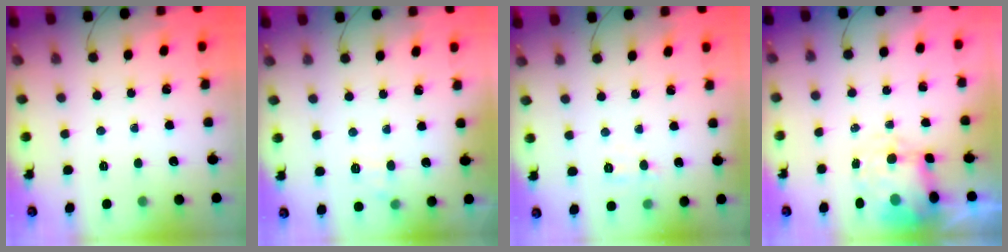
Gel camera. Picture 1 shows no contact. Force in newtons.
{"total": 6.8, "press": 6.5, "slide": 1.9}
{"total": 3.8, "press": 3.6, "slide": 1.3}
{"total": 8.5, "press": 8.3, "slide": 1.9}